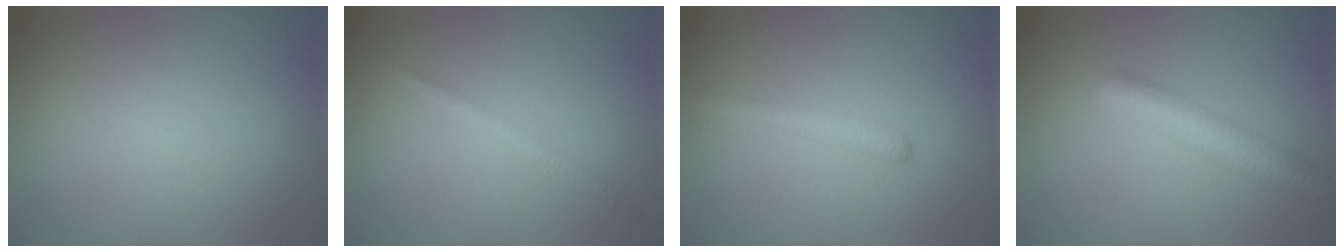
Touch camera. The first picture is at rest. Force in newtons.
{"total": 1.4, "press": 1.4, "slide": 0.1}
{"total": 1.9, "press": 1.9, "slide": 0.0}
{"total": 4.9, "press": 4.9, "slide": 0.2}